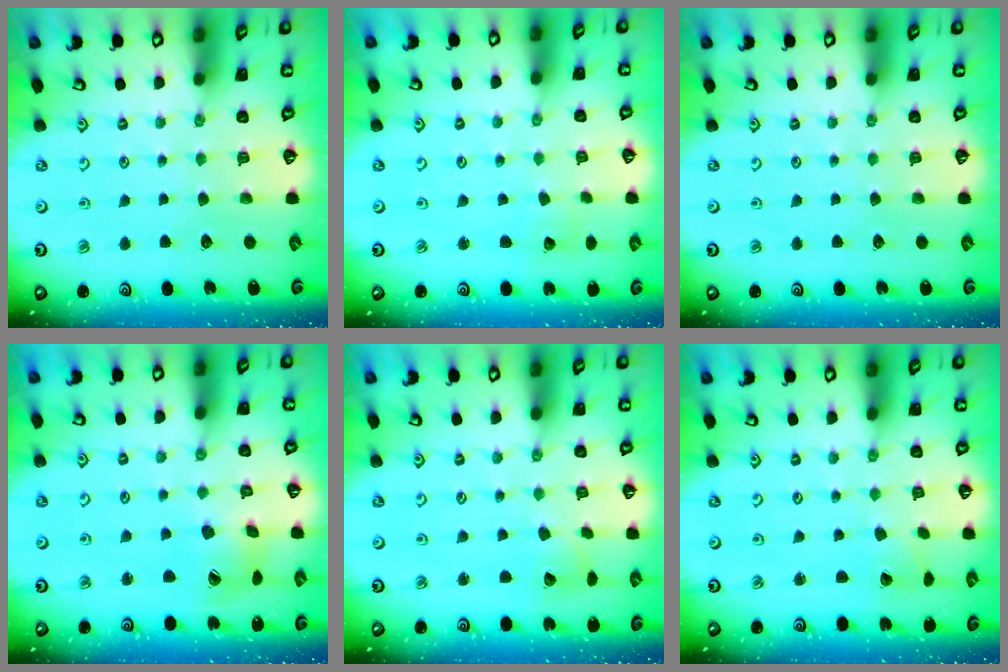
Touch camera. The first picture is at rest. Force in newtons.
{"total": 2.9, "press": 2.9, "slide": 0.3}
{"total": 0.0}
{"total": 9.2, "press": 9.1, "slide": 1.2}
{"total": 4.1, "press": 4.1, "slide": 0.5}
{"total": 1.9, "press": 1.8, "slide": 0.3}